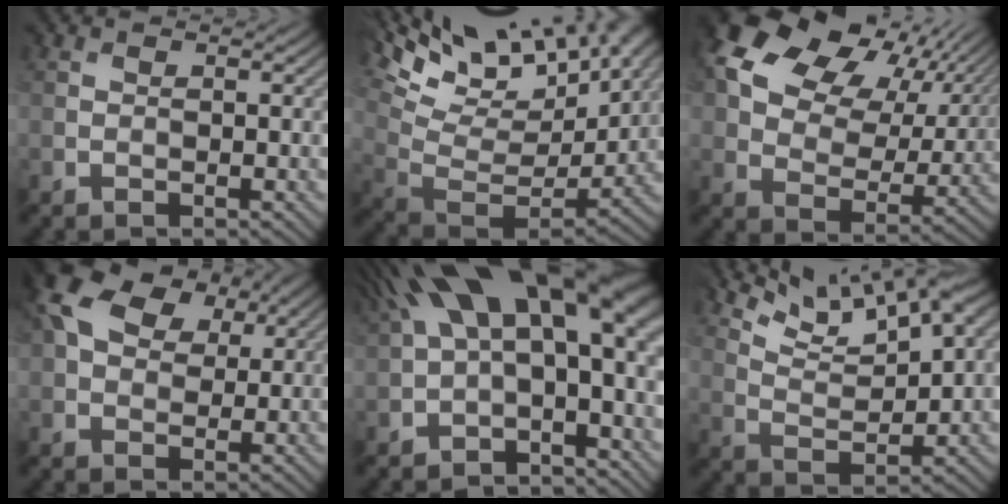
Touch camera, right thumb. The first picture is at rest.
{"total": 18.2, "force": [11.3, 7.5, 12.2], "torque": [-0.229, 0.031, 0.182]}
{"total": 16.6, "force": [8.1, 10.3, 10.2], "torque": [-0.206, 0.032, 0.138]}
{"total": 10.0, "force": [3.8, 6.9, 6.1], "torque": [-0.146, 0.021, 0.064]}
{"total": 16.9, "force": [4.1, 7.5, 14.6], "torque": [-0.247, 0.021, 0.089]}
{"total": 9.8, "force": [6.9, 2.7, 6.4], "torque": [-0.123, 0.008, 0.134]}